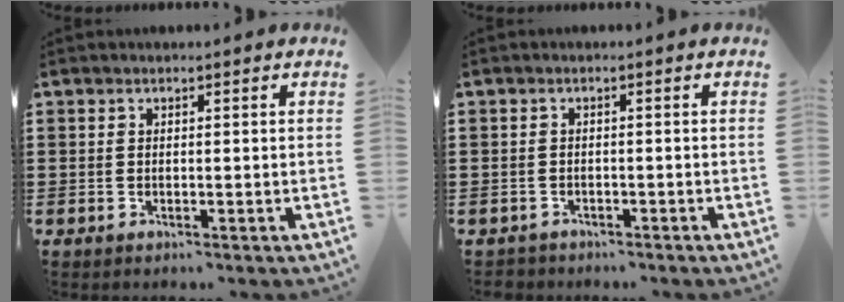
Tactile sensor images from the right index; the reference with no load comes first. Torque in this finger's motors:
{"motor_torque": [0.03, 0.07, -0.13, -0.05]}